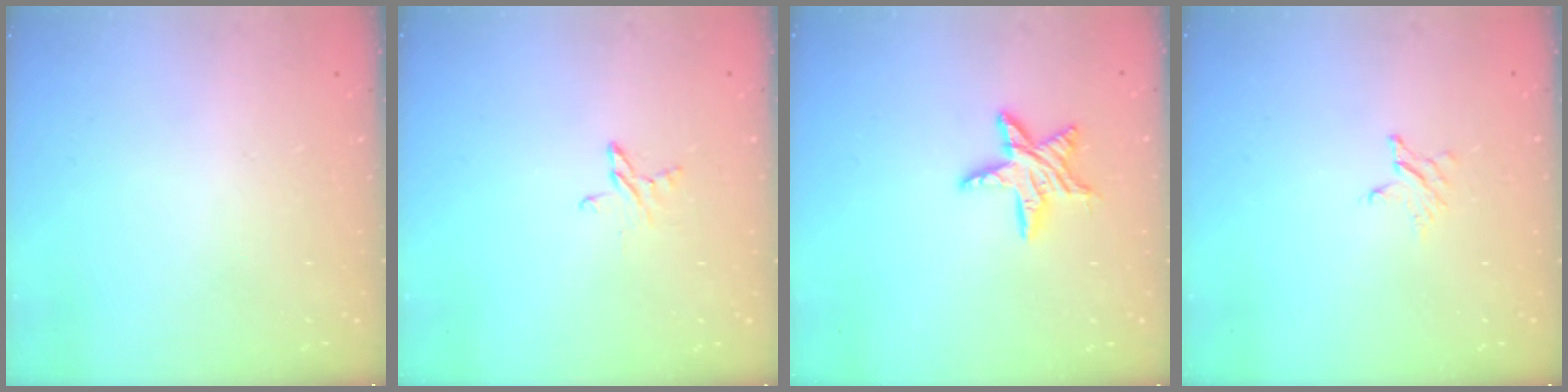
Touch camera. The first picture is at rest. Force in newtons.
{"total": 3.8, "press": 3.8, "slide": 0.4}
{"total": 9.8, "press": 9.8, "slide": 0.6}
{"total": 2.5, "press": 2.5, "slide": 0.3}